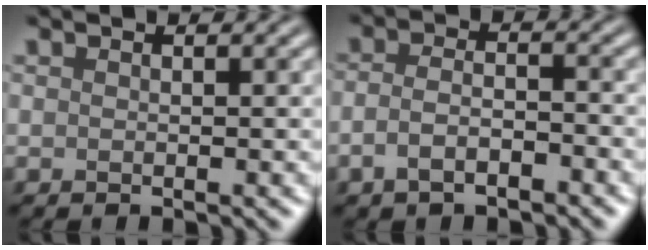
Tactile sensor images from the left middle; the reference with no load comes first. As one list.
[{"total": 3.0, "force": [-1.6, 1.4, 2.2], "torque": [-0.044, 0.002, -0.034]}]